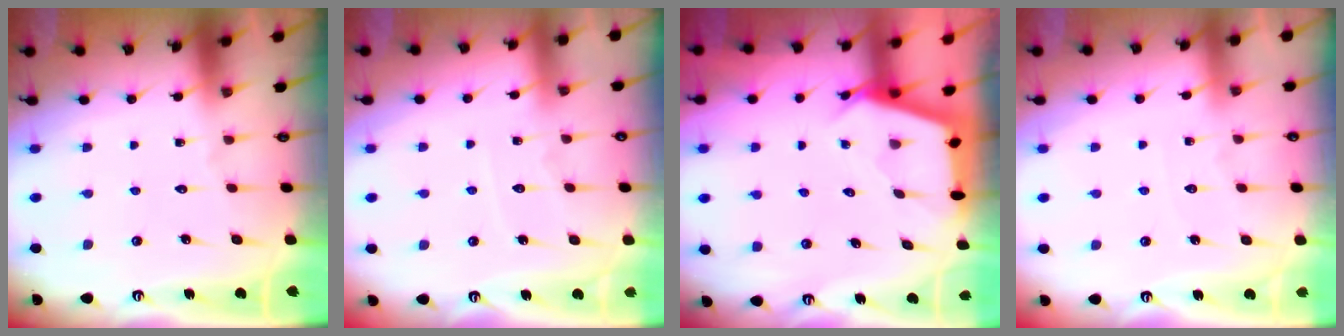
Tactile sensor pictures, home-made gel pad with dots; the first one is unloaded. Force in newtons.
{"total": 5.1, "press": 5.0, "slide": 0.7}
{"total": 2.9, "press": 2.8, "slide": 0.3}
{"total": 2.7, "press": 2.7, "slide": 0.4}